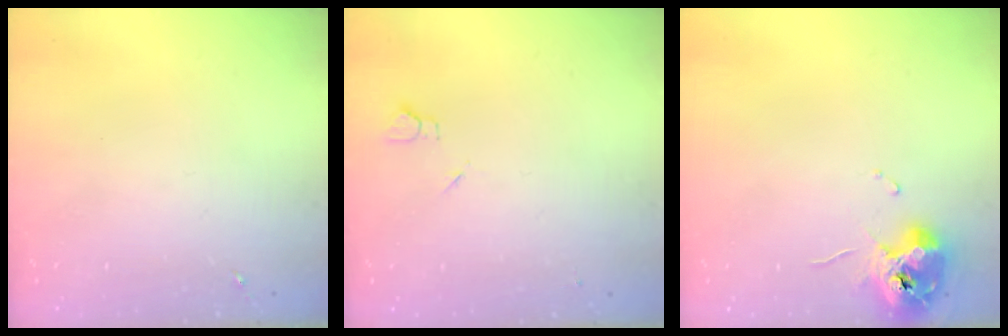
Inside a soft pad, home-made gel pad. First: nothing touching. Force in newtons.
{"total": 2.7, "press": 2.6, "slide": 0.3}
{"total": 11.0, "press": 11.0, "slide": 1.1}